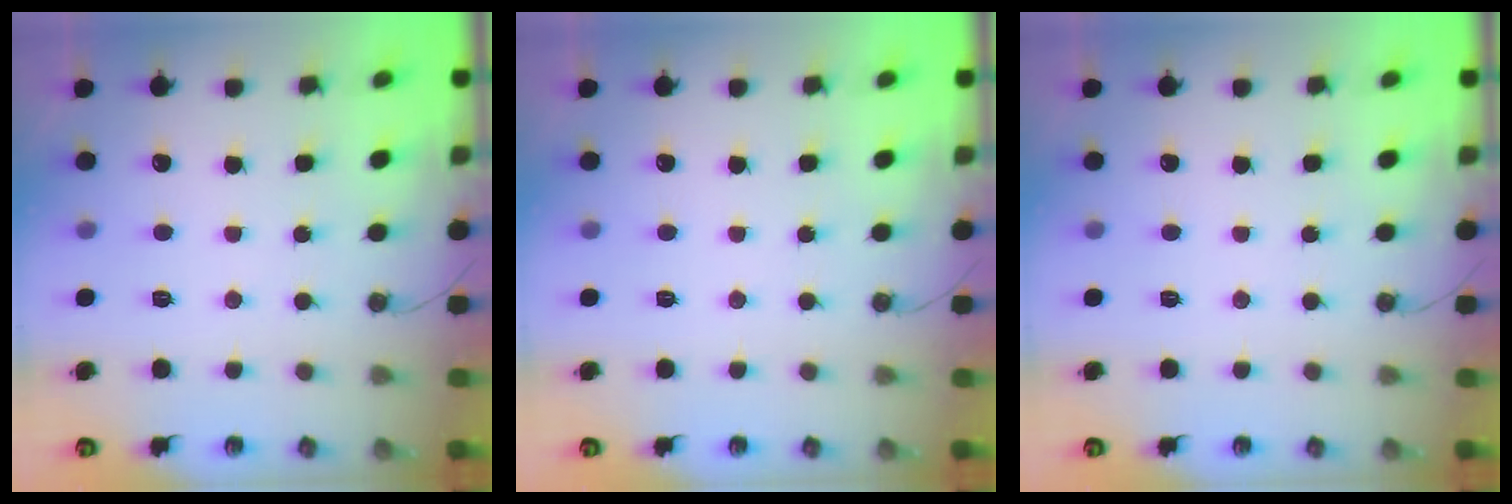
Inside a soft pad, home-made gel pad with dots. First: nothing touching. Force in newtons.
{"total": 0.0}
{"total": 0.0}